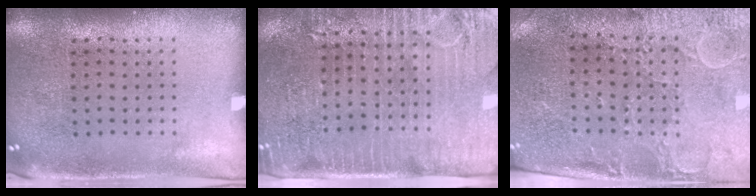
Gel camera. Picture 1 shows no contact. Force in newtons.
{"total": 3.6, "press": 3.3, "slide": 1.6}
{"total": 3.0, "press": 2.6, "slide": 1.5}